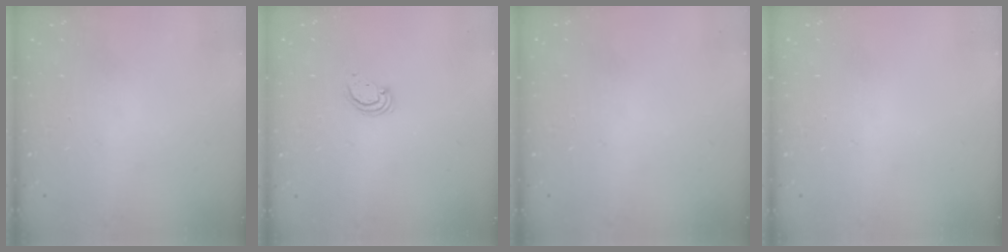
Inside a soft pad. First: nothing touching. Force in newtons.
{"total": 2.5, "press": 2.5, "slide": 0.2}
{"total": 0.0}
{"total": 0.0}